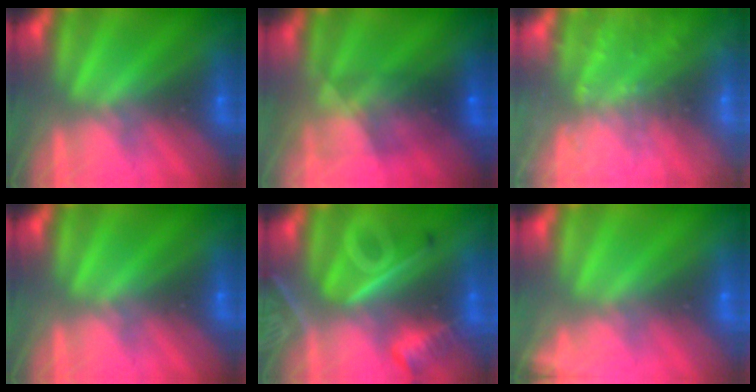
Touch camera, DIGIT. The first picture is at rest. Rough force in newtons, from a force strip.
{"total": 6.9}
{"total": 7.7}
{"total": 0.0}
{"total": 7.1}
{"total": 1.1}